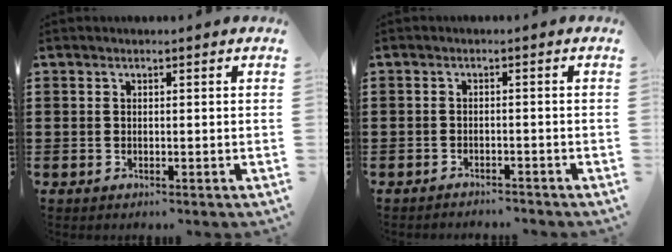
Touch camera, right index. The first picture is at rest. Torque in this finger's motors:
{"motor_torque": [-0.27, 0.43, -0.22, -0.07]}